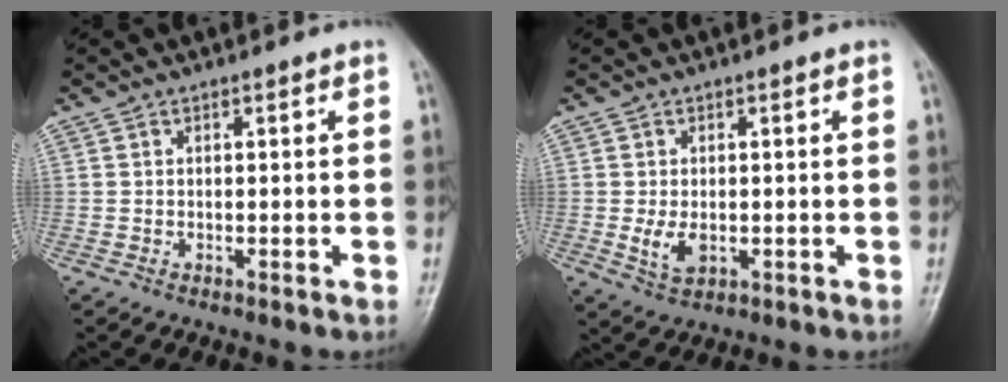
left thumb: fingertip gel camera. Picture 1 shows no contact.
{"total": 4.0, "force": [-0.5, 2.5, 3.1], "torque": [-0.057, -0.008, -0.003]}